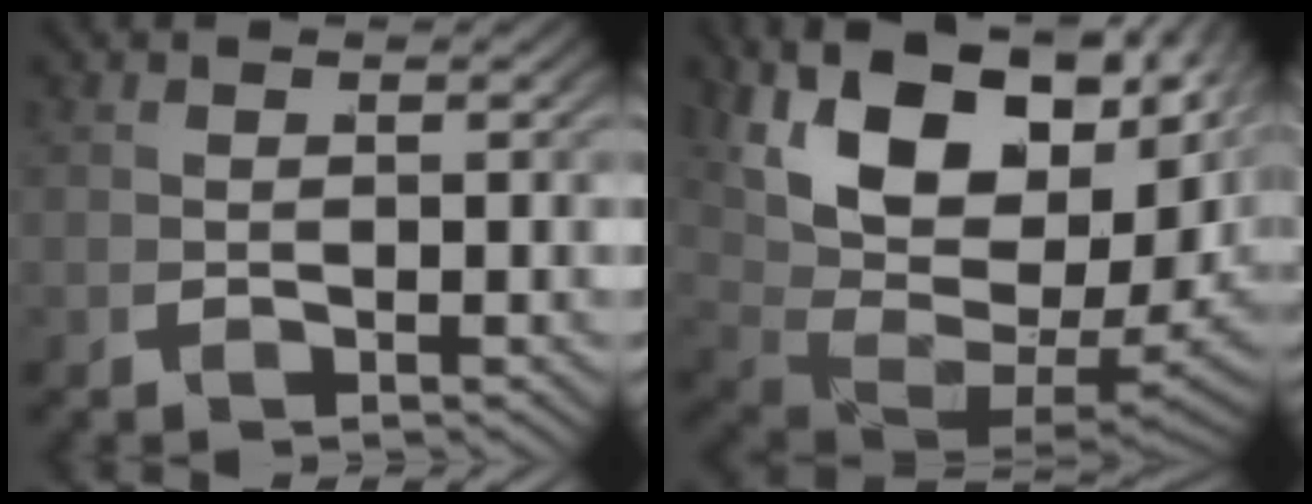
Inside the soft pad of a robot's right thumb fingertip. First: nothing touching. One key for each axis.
{"total": 19.7, "fx": 0.8, "fy": 13.4, "fz": 14.4, "tx": -0.284, "ty": -0.064, "tz": 0.045}